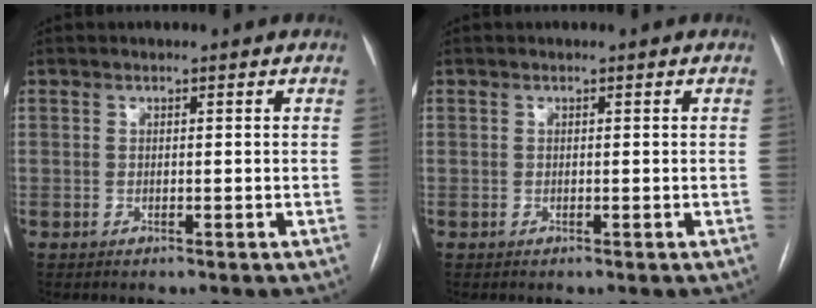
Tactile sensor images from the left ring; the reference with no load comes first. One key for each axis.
{"total": 0.0}